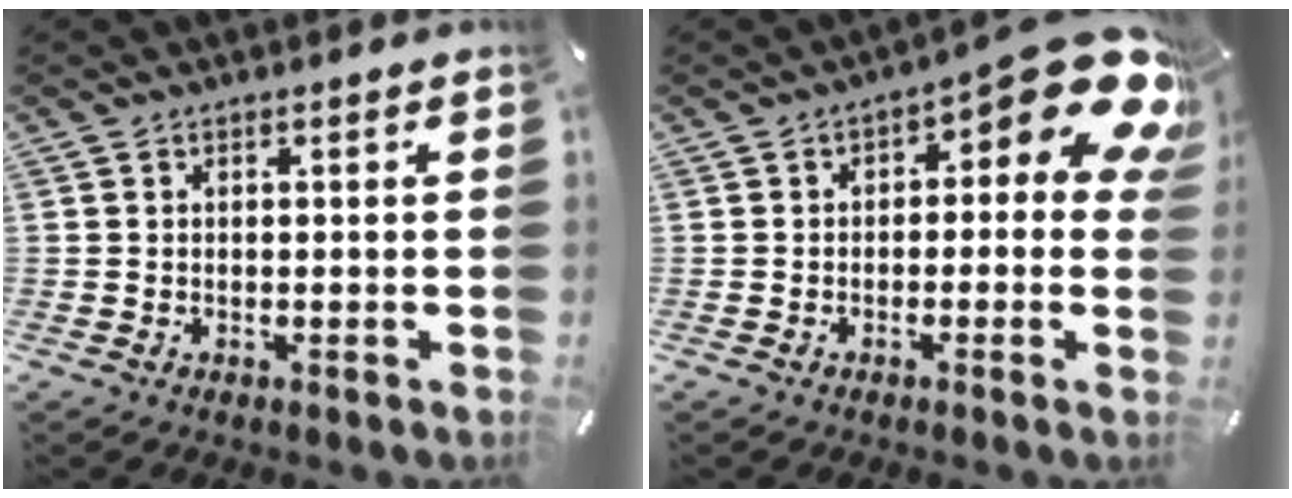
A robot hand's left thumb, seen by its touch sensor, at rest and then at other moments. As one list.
[{"total": 13.6, "force": [5.7, 5.4, 11.1], "torque": [-0.138, -0.049, 0.097]}]